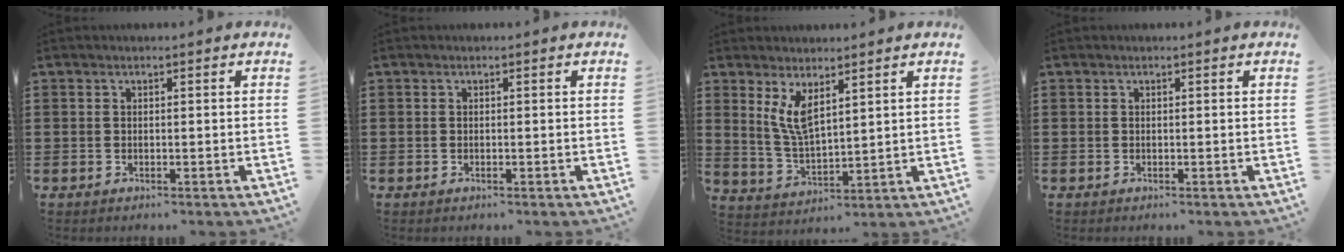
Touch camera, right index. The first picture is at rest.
{"total": 0.0}
{"total": 5.7, "force": [2.9, 2.1, 4.4], "torque": [-0.108, -0.010, 0.048]}
{"total": 0.0}